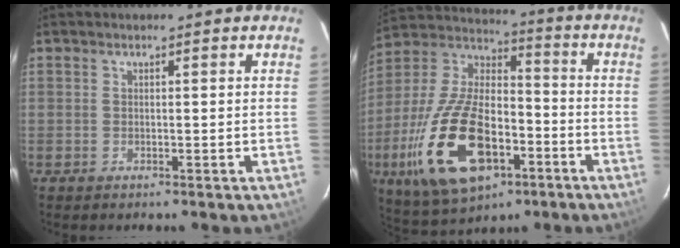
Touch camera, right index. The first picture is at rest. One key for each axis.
{"total": 23.7, "fx": -9.2, "fy": 12.1, "fz": 18.2, "tx": -0.389, "ty": -0.017, "tz": -0.154}